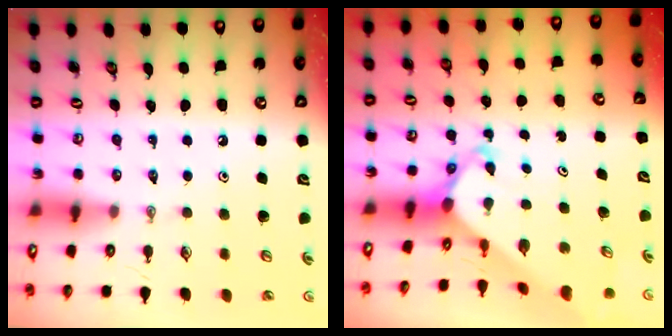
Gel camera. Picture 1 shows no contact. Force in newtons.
{"total": 4.3, "press": 4.3, "slide": 0.4}